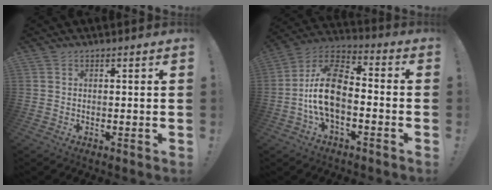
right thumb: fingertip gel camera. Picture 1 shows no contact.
{"total": 14.8, "force": [-3.4, 8.3, 11.8], "torque": [-0.224, 0.027, -0.055]}